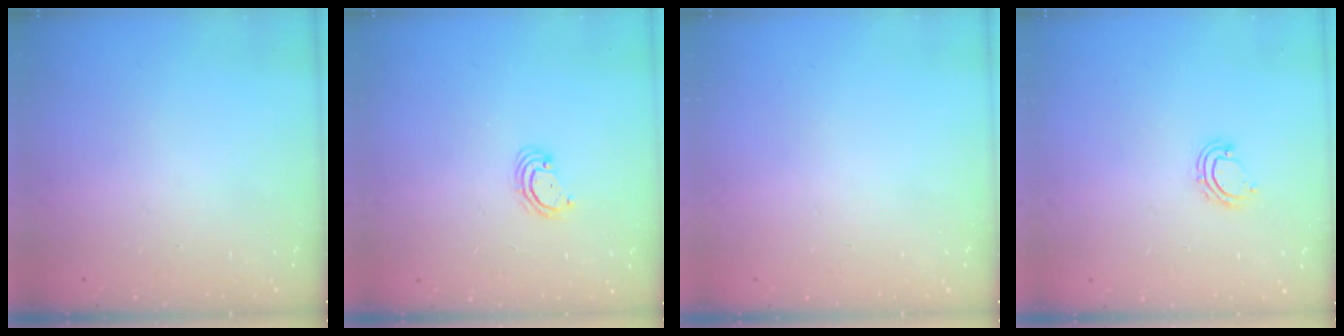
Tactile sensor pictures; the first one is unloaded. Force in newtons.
{"total": 3.8, "press": 3.8, "slide": 0.4}
{"total": 0.0}
{"total": 6.5, "press": 6.5, "slide": 0.4}